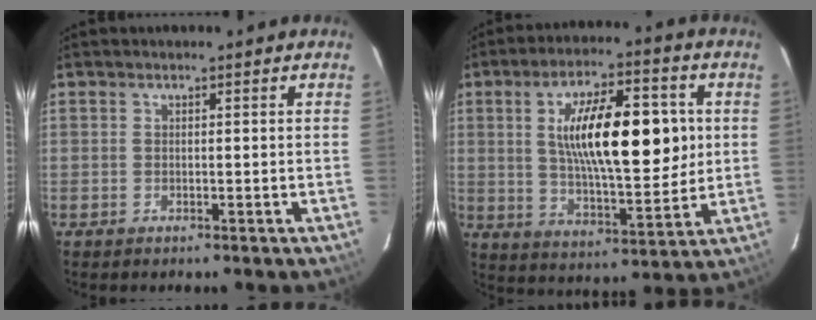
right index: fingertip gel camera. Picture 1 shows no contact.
{"total": 18.1, "force": [3.2, 6.4, 16.6], "torque": [-0.275, 0.010, 0.057]}